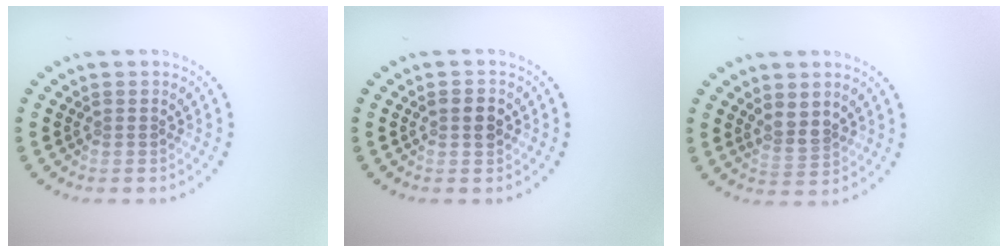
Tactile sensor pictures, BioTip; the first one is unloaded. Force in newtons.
{"total": 2.2, "press": 2.2, "slide": 0.2}
{"total": 2.1, "press": 1.8, "slide": 1.1}